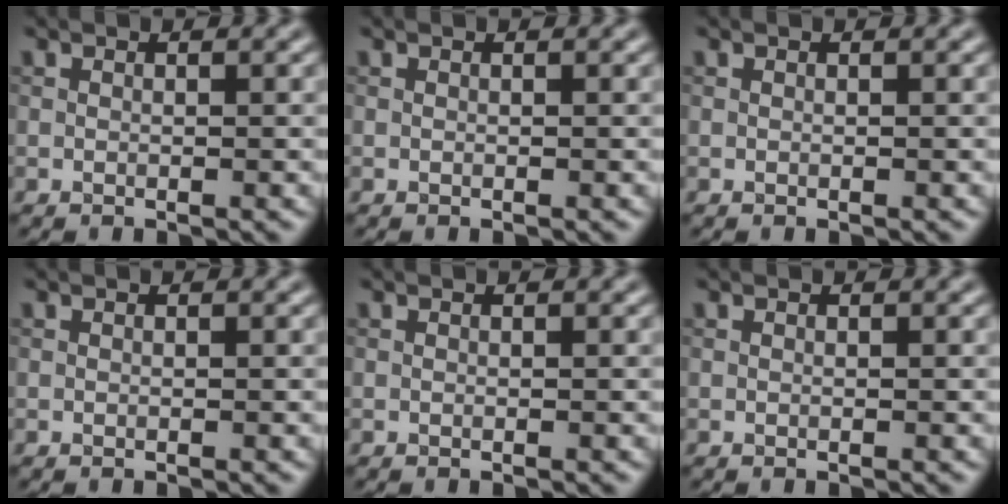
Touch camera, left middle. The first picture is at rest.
{"total": 0.0}
{"total": 0.0}
{"total": 0.0}
{"total": 0.0}
{"total": 0.0}